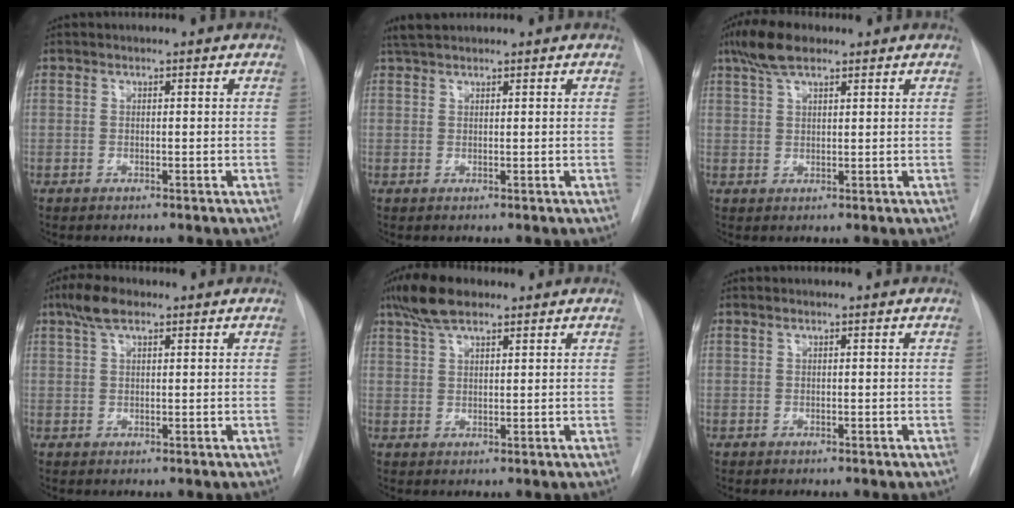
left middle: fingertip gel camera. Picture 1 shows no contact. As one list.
[{"total": 2.9, "force": [2.6, 0.6, 1.2], "torque": [-0.024, 0.019, 0.050]}, {"total": 5.8, "force": [4.1, 1.8, 3.7], "torque": [-0.081, 0.017, 0.077]}, {"total": 4.3, "force": [2.8, 1.5, 2.9], "torque": [-0.065, 0.016, 0.054]}, {"total": 6.4, "force": [4.8, 2.0, 3.9], "torque": [-0.081, 0.018, 0.089]}, {"total": 0.0}]